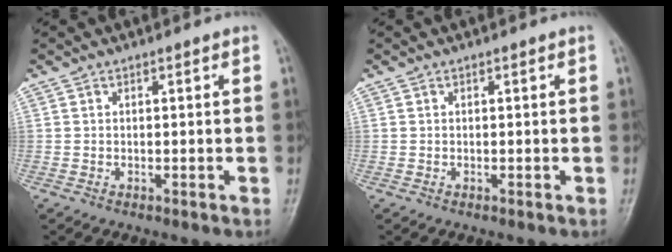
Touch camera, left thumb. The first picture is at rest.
{"total": 0.0}